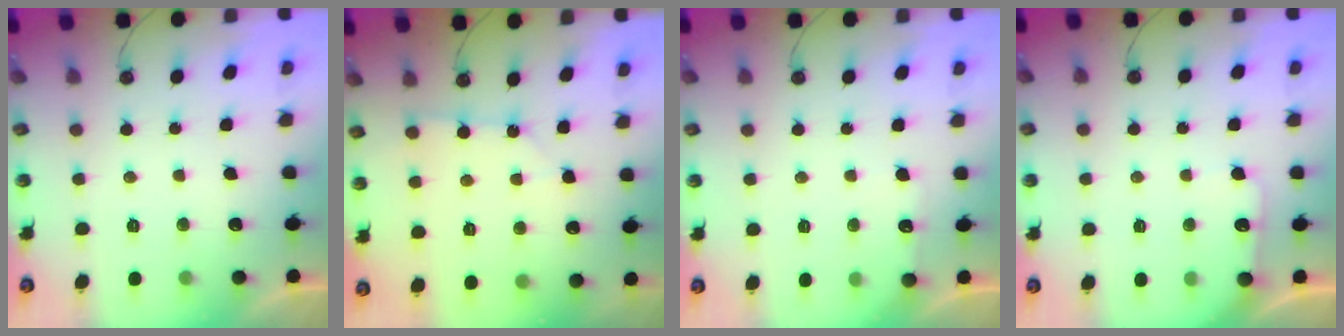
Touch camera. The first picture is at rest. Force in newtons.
{"total": 2.5, "press": 2.5, "slide": 0.3}
{"total": 5.4, "press": 5.4, "slide": 0.6}
{"total": 4.6, "press": 4.5, "slide": 0.5}